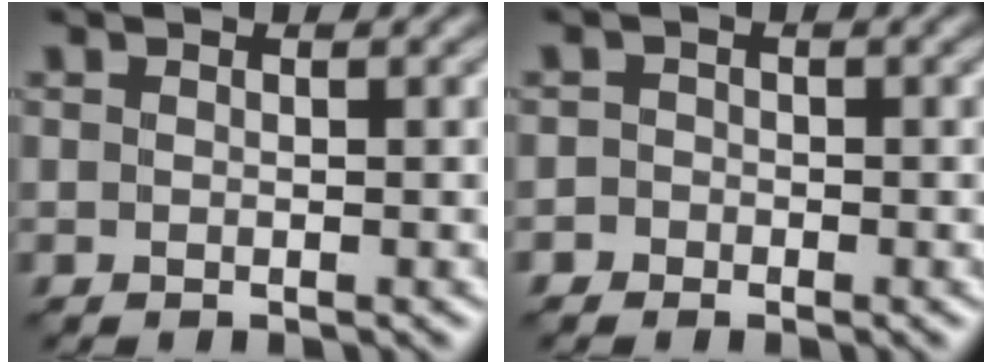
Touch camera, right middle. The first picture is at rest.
{"total": 1.2, "force": [-0.6, 1.0, 0.1], "torque": [0.008, 0.004, -0.016]}